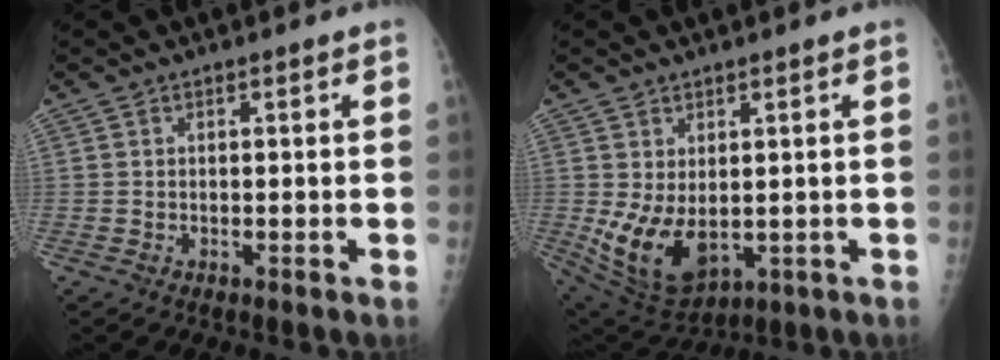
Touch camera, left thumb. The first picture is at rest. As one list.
[{"total": 10.7, "force": [-0.7, 6.6, 8.4], "torque": [-0.144, -0.015, 0.016]}]